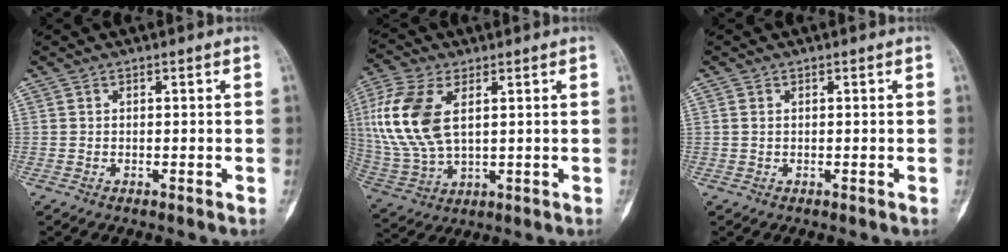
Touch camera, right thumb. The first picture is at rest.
{"total": 15.2, "force": [3.8, 8.3, 12.2], "torque": [-0.277, -0.003, 0.082]}
{"total": 0.8, "force": [0.2, 0.5, 0.6], "torque": [-0.016, 0.003, 0.007]}